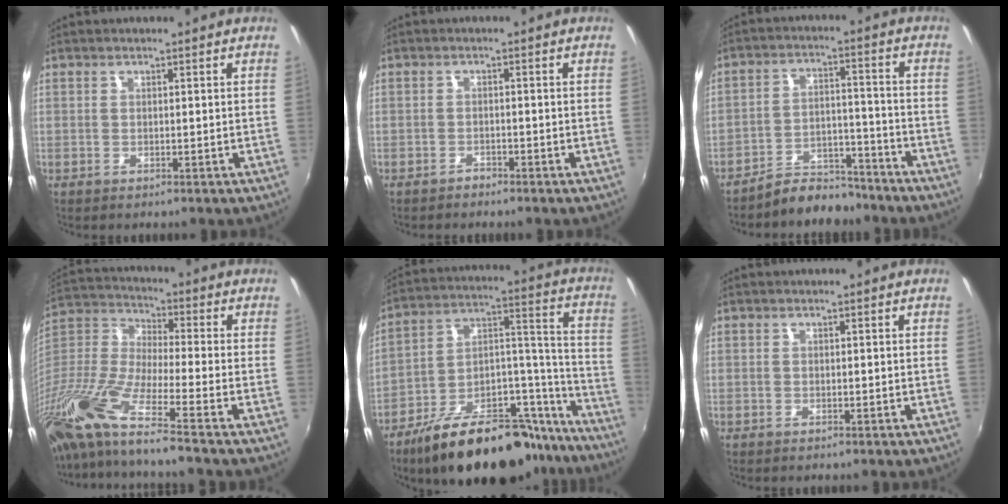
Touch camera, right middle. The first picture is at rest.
{"total": 1.5, "force": [-1.4, 0.5, 0.1], "torque": [-0.008, 0.001, -0.023]}
{"total": 8.9, "force": [-8.2, 3.2, 1.4], "torque": [-0.035, 0.028, -0.122]}
{"total": 17.9, "force": [-13.4, -0.1, 11.8], "torque": [-0.226, -0.044, -0.268]}
{"total": 27.2, "force": [-19.8, 11.6, 14.6], "torque": [-0.197, 0.055, -0.283]}
{"total": 0.0}